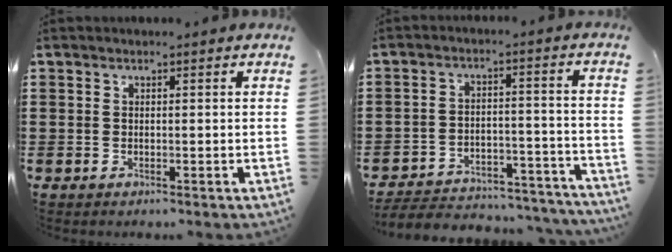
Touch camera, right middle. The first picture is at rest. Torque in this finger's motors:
{"motor_torque": [1.47, -0.34, 0.17, 0.03]}